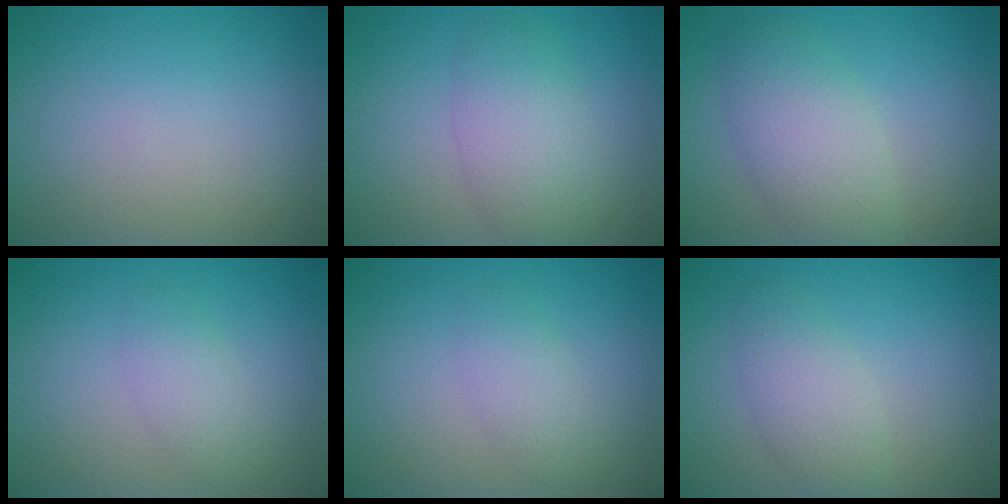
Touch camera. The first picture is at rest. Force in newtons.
{"total": 4.5, "press": 4.5, "slide": 0.3}
{"total": 4.9, "press": 4.9, "slide": 0.4}
{"total": 2.1, "press": 2.1, "slide": 0.0}
{"total": 2.1, "press": 2.1, "slide": 0.0}
{"total": 2.9, "press": 2.9, "slide": 0.2}